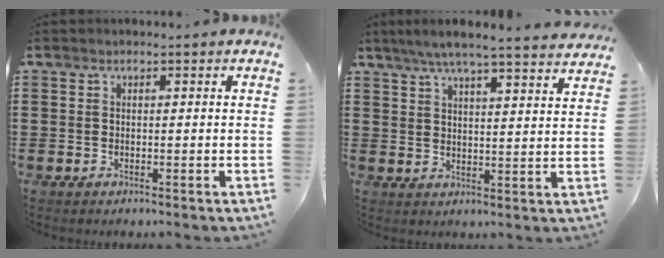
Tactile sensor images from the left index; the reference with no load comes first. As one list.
[{"total": 5.5, "force": [4.9, -0.3, 2.5], "torque": [-0.064, -0.022, 0.083]}]